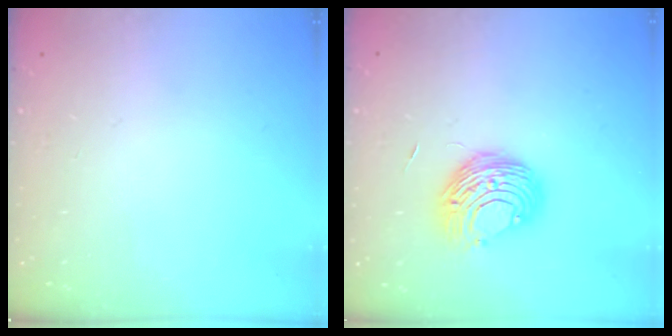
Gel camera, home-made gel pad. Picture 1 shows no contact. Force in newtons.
{"total": 10.0, "press": 10.0, "slide": 0.5}